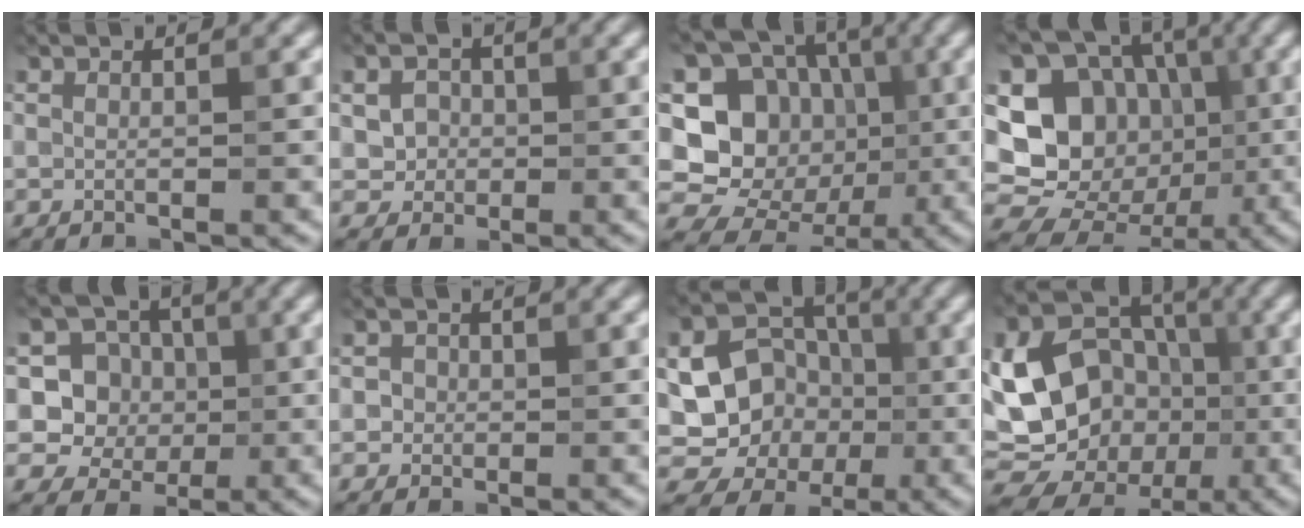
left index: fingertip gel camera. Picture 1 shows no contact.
{"total": 2.5, "force": [-0.3, 2.3, 0.8], "torque": [-0.001, 0.002, -0.012]}
{"total": 17.4, "force": [0.0, 15.4, 8.0], "torque": [-0.189, 0.054, -0.014]}
{"total": 18.9, "force": [-0.4, 17.2, 8.0], "torque": [-0.192, 0.039, -0.019]}
{"total": 5.8, "force": [0.8, 5.4, 2.0], "torque": [-0.029, 0.008, -0.003]}
{"total": 1.6, "force": [0.0, 1.6, 0.4], "torque": [0.007, 0.004, -0.003]}
{"total": 12.9, "force": [-2.2, 11.6, 5.2], "torque": [-0.100, 0.000, -0.041]}
{"total": 16.5, "force": [-1.6, 13.5, 9.4], "torque": [-0.173, 0.005, -0.027]}